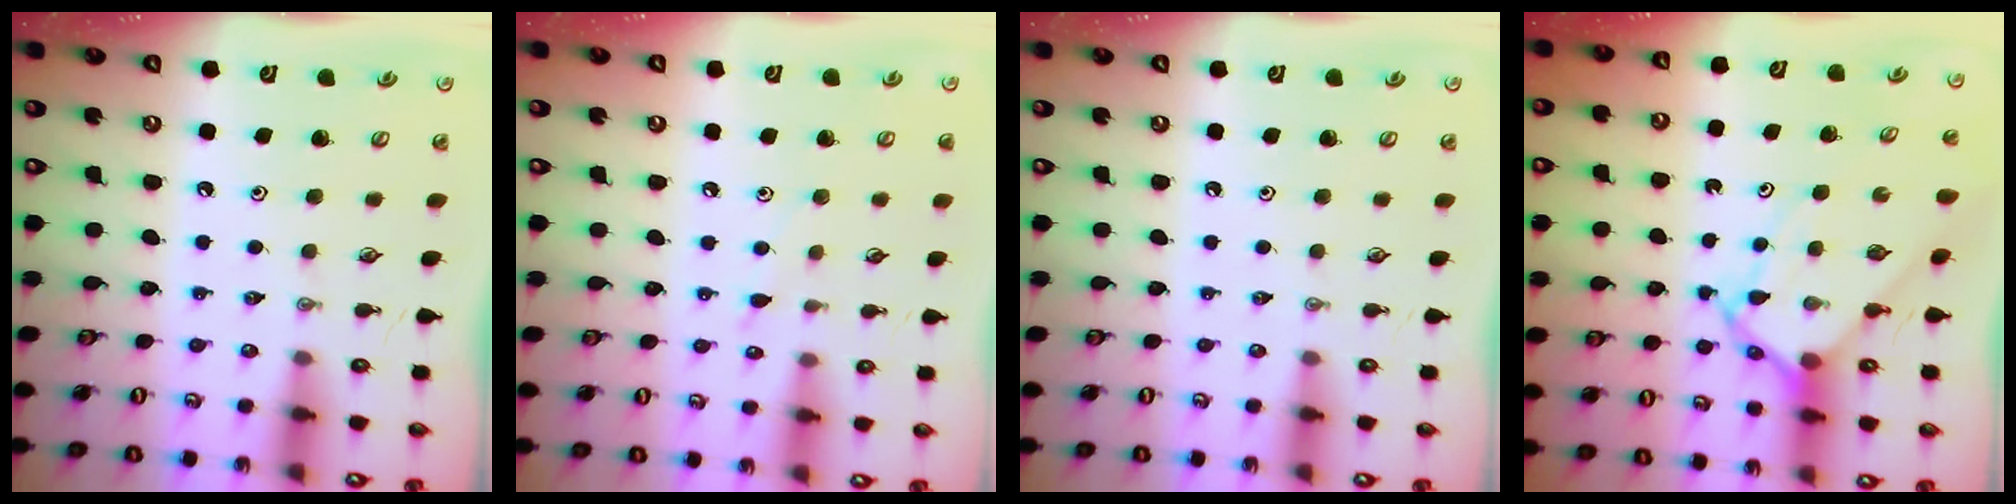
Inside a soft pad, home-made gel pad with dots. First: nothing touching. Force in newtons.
{"total": 3.4, "press": 3.4, "slide": 0.5}
{"total": 0.0}
{"total": 5.6, "press": 5.6, "slide": 0.6}